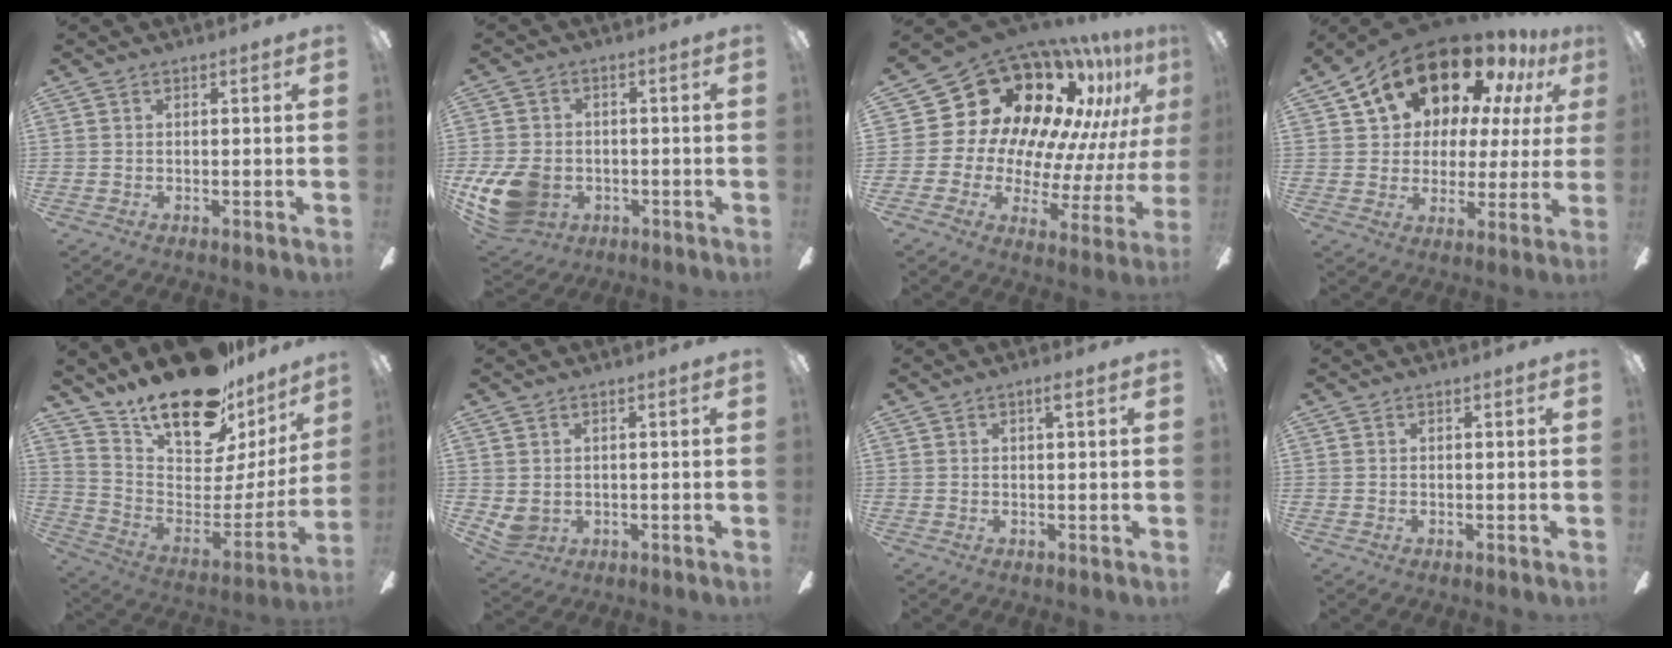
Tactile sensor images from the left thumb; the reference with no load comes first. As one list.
[{"total": 13.2, "force": [-4.3, 9.7, 7.9], "torque": [-0.167, 0.019, -0.077]}, {"total": 24.6, "force": [14.2, 15.7, 12.5], "torque": [-0.179, -0.135, 0.286]}, {"total": 20.6, "force": [13.9, 11.7, 9.8], "torque": [-0.161, -0.088, 0.249]}, {"total": 22.5, "force": [17.7, 9.1, 10.5], "torque": [-0.156, -0.130, 0.310]}, {"total": 3.4, "force": [1.1, 2.9, 1.4], "torque": [-0.045, -0.006, 0.020]}, {"total": 1.6, "force": [0.6, 0.2, 1.4], "torque": [-0.023, -0.001, 0.008]}, {"total": 0.0}]